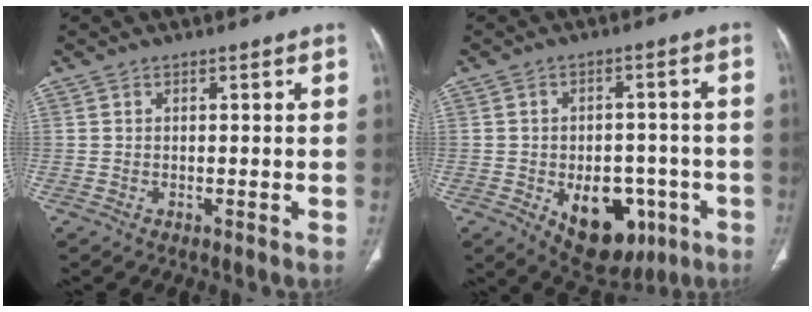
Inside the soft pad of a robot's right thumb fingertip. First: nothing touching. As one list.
[{"total": 14.1, "force": [-5.3, 8.9, 9.5], "torque": [-0.096, 0.023, -0.058]}]